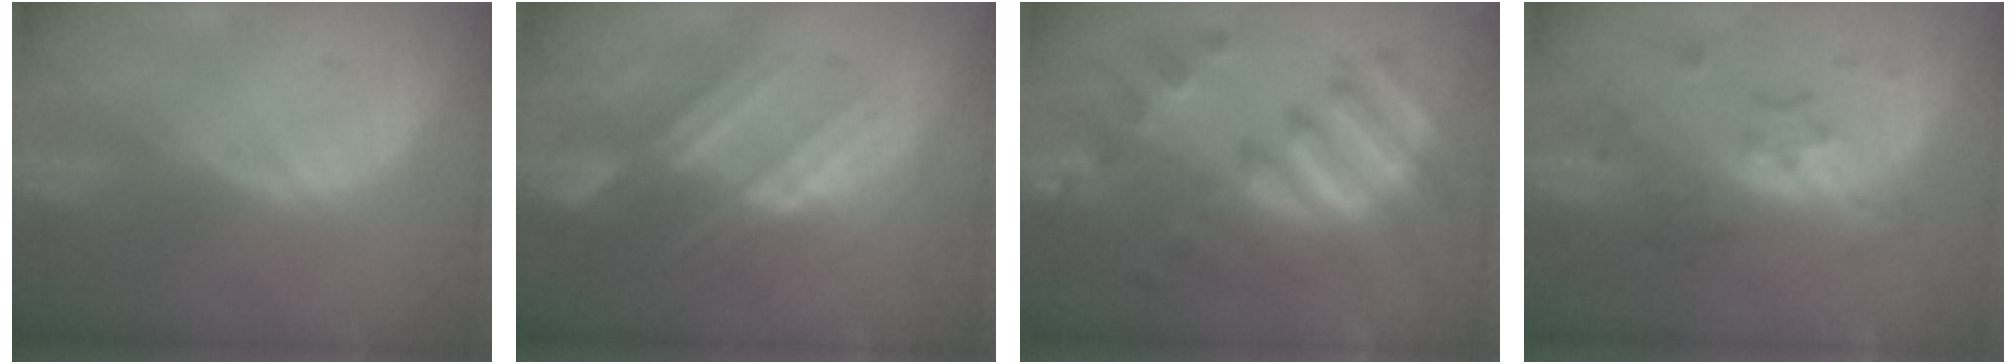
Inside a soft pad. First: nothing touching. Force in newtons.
{"total": 8.7, "press": 8.0, "slide": 3.3}
{"total": 10.9, "press": 10.9, "slide": 0.9}
{"total": 5.9, "press": 5.8, "slide": 1.0}